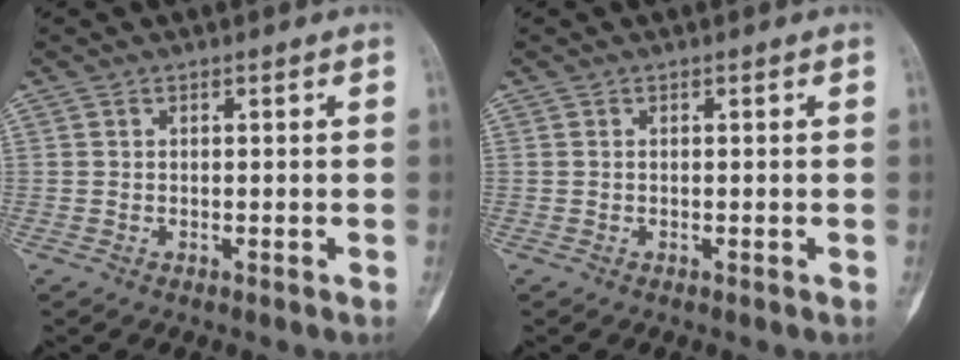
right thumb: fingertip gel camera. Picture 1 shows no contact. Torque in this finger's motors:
{"motor_torque": [-0.03, 0.09, -0.02, 0.12, 0.00]}